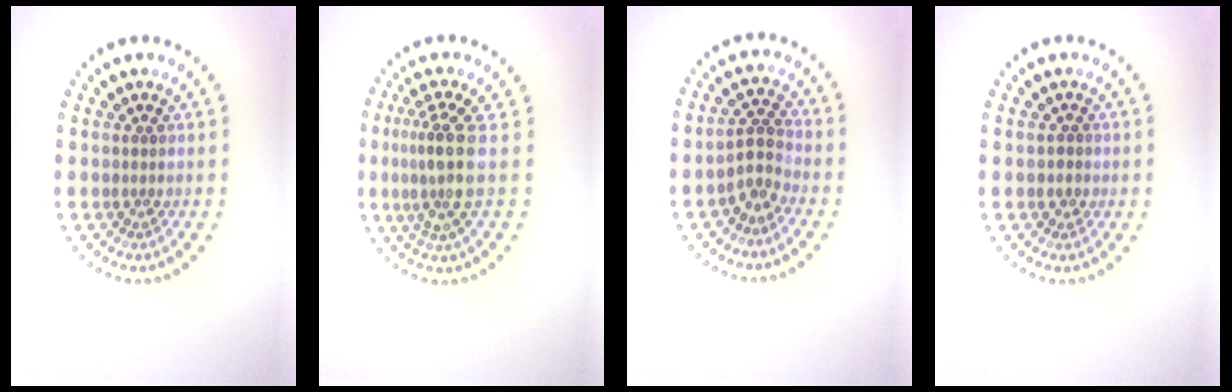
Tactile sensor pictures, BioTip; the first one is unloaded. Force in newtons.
{"total": 3.9, "press": 2.9, "slide": 2.6}
{"total": 2.4, "press": 1.8, "slide": 1.6}
{"total": 0.8, "press": 0.5, "slide": 0.6}